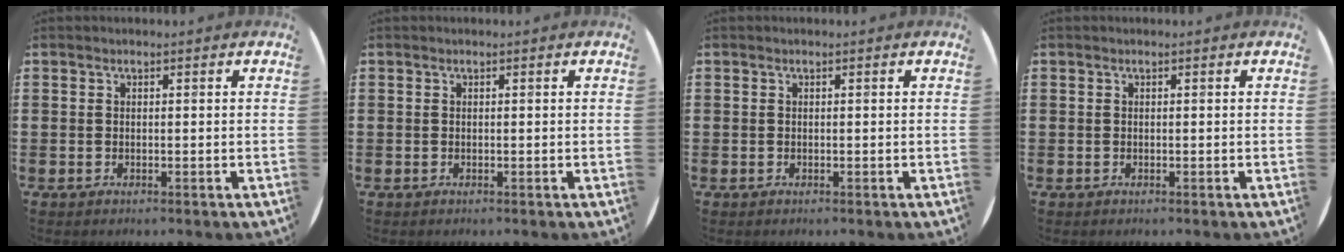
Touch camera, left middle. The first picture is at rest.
{"total": 0.0}
{"total": 0.0}
{"total": 0.0}